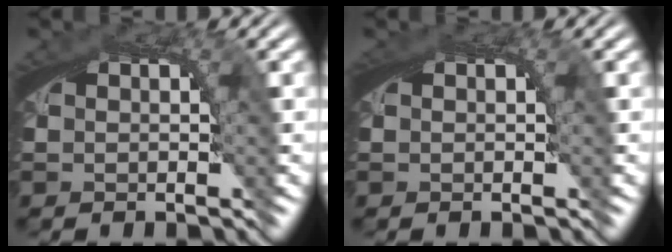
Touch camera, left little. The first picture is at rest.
{"total": 0.6, "force": [0.2, 0.3, 0.5], "torque": [-0.010, 0.001, 0.004]}